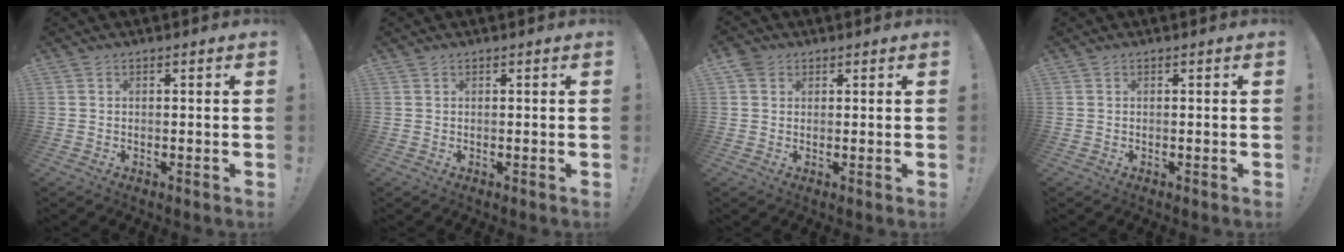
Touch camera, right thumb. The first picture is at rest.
{"total": 0.0}
{"total": 3.3, "force": [1.7, 2.6, 1.0], "torque": [-0.011, -0.004, 0.032]}
{"total": 0.0}